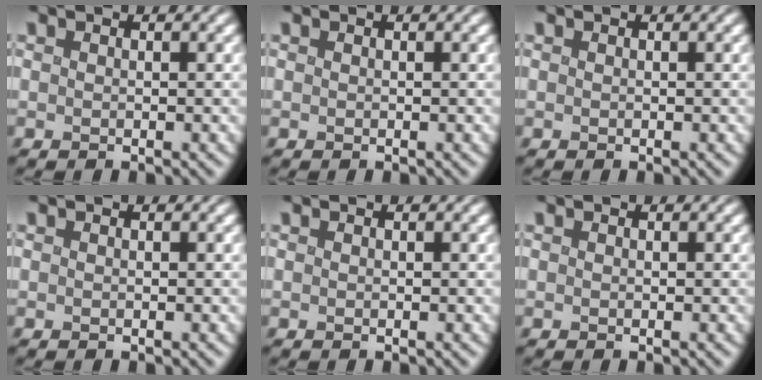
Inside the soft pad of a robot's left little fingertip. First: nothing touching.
{"total": 0.0}
{"total": 0.0}
{"total": 0.0}
{"total": 0.0}
{"total": 0.0}